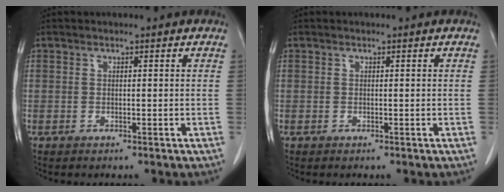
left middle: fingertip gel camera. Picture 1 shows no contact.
{"total": 0.0}